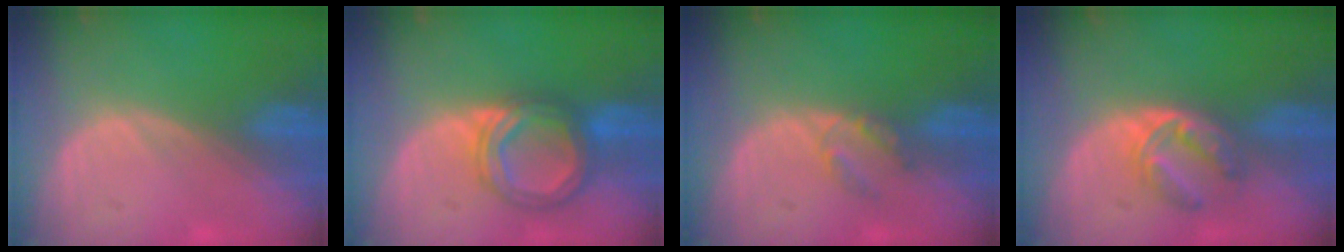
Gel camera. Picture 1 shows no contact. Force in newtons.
{"total": 6.9, "press": 6.8, "slide": 0.5}
{"total": 2.5, "press": 2.5, "slide": 0.3}
{"total": 5.3, "press": 5.1, "slide": 1.3}